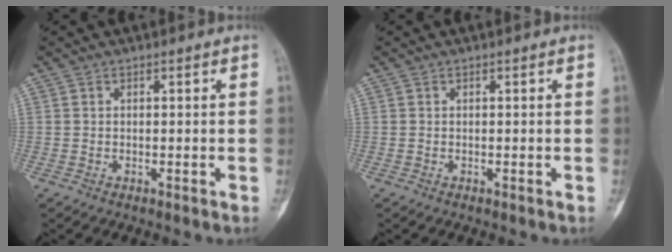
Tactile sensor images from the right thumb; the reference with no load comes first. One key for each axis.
{"total": 0.0}